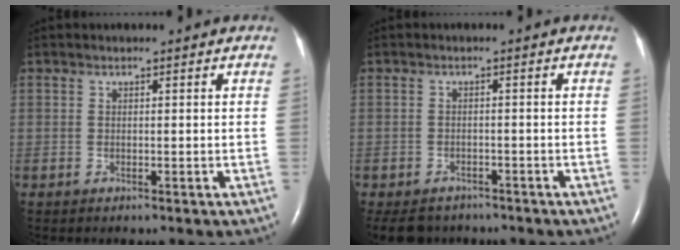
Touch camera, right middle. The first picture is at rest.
{"total": 6.5, "force": [-5.5, 3.3, 1.2], "torque": [-0.018, -0.006, -0.076]}